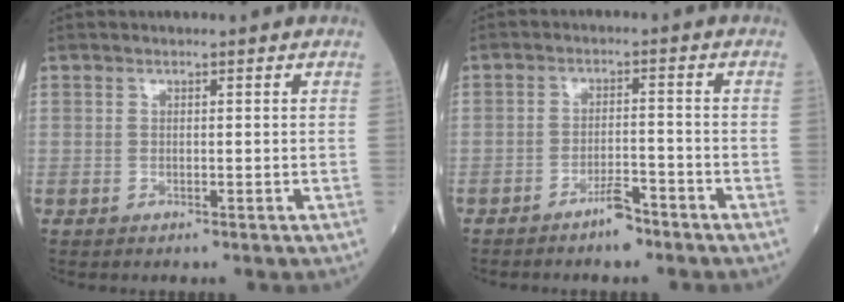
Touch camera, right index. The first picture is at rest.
{"total": 3.7, "force": [-2.9, 0.8, 2.0], "torque": [-0.035, 0.003, -0.050]}